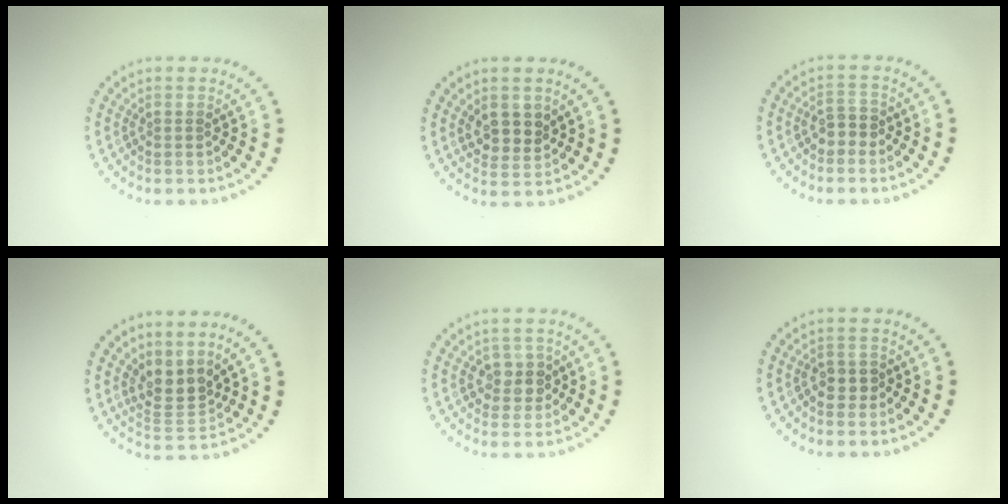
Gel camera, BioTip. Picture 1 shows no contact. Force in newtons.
{"total": 2.7, "press": 2.5, "slide": 1.0}
{"total": 1.8, "press": 1.7, "slide": 0.6}
{"total": 2.9, "press": 2.3, "slide": 1.9}
{"total": 2.2, "press": 2.0, "slide": 0.8}
{"total": 1.4, "press": 1.3, "slide": 0.5}